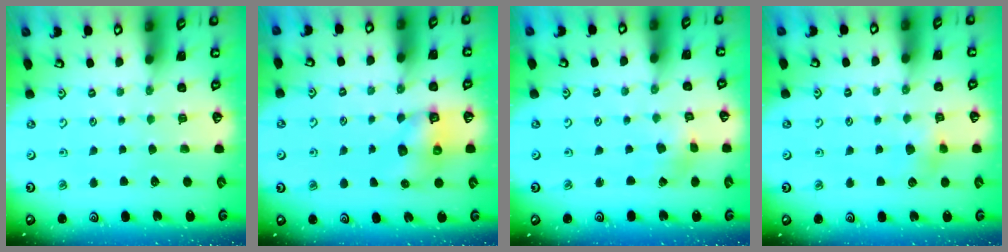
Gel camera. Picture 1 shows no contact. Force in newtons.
{"total": 6.7, "press": 6.6, "slide": 1.0}
{"total": 1.4, "press": 1.4, "slide": 0.4}
{"total": 5.1, "press": 5.1, "slide": 0.5}